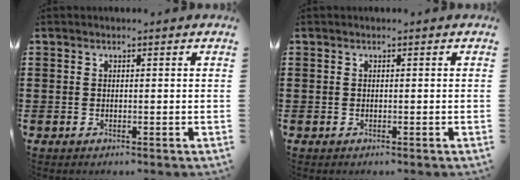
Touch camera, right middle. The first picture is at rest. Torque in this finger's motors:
{"motor_torque": [0.31, 0.13, 0.08, 0.01]}